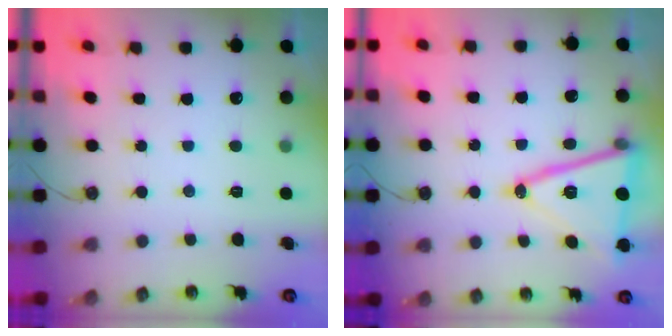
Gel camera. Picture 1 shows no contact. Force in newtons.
{"total": 18.6, "press": 18.3, "slide": 3.4}